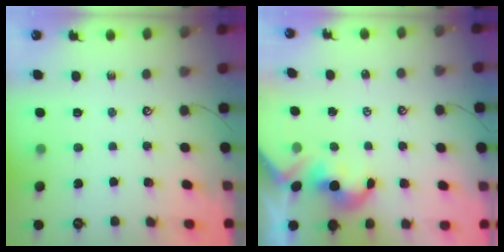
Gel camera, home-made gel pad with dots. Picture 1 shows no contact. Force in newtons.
{"total": 2.3, "press": 2.3, "slide": 0.2}